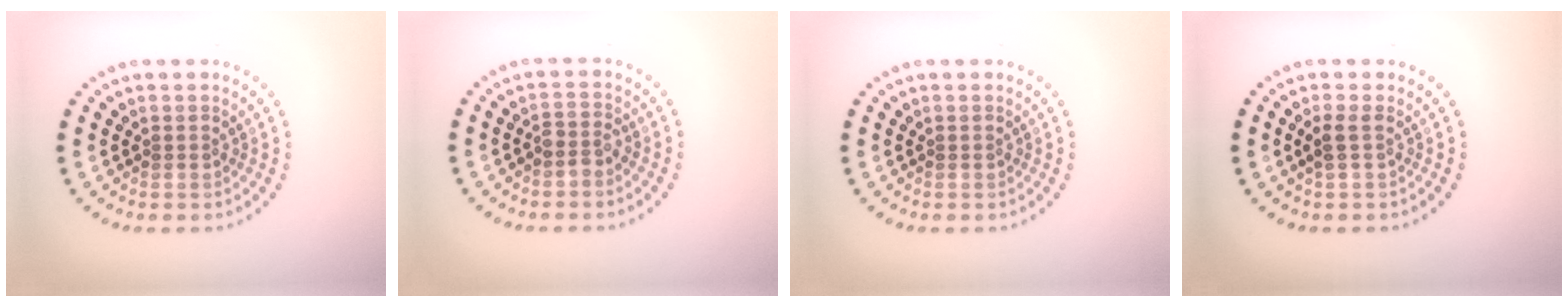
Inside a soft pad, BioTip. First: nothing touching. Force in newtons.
{"total": 1.3, "press": 1.0, "slide": 0.7}
{"total": 0.0}
{"total": 1.2, "press": 1.0, "slide": 0.6}